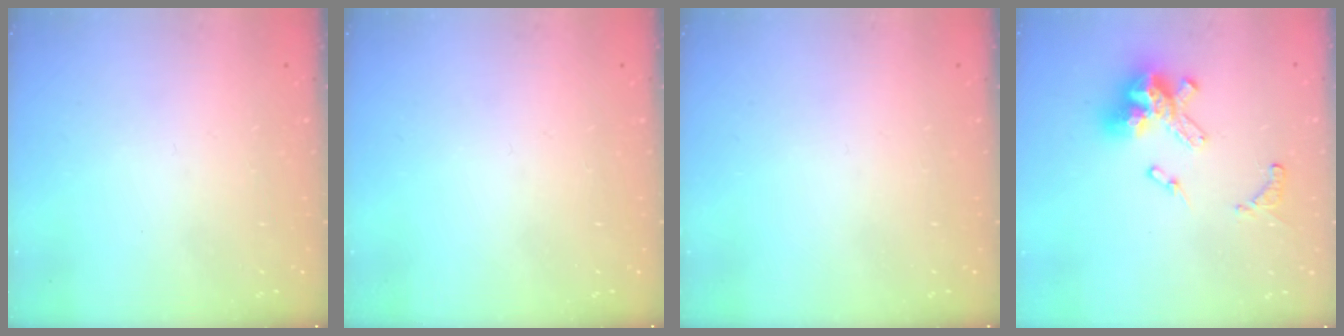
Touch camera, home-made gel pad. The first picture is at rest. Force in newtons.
{"total": 0.0}
{"total": 0.0}
{"total": 15.0, "press": 14.9, "slide": 1.9}